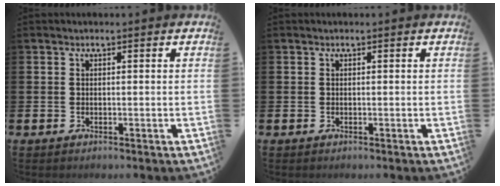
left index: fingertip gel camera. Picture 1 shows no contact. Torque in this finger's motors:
{"motor_torque": [0.01, 0.01, -0.02, 0.00]}